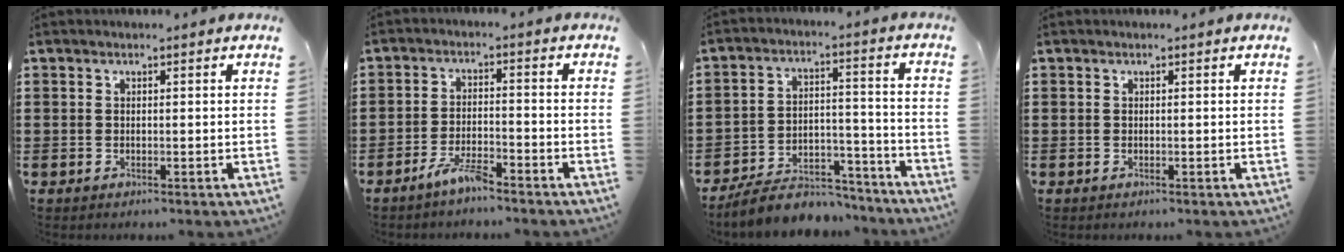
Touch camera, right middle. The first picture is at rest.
{"total": 4.2, "force": [-3.4, 0.5, 2.4], "torque": [-0.057, -0.001, -0.067]}
{"total": 8.1, "force": [-7.4, 2.2, 2.4], "torque": [-0.040, 0.025, -0.141]}
{"total": 0.0}